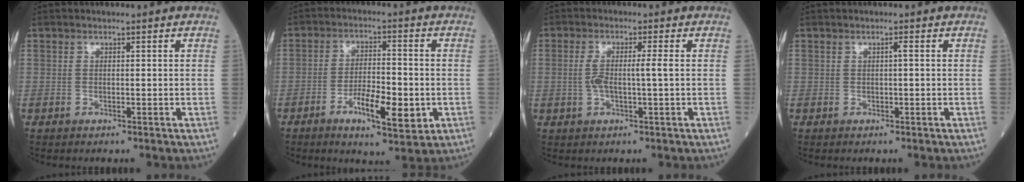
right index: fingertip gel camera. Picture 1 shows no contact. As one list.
[{"total": 8.3, "force": [-2.8, 2.3, 7.4], "torque": [-0.123, -0.003, -0.046]}, {"total": 4.1, "force": [0.0, 0.3, 4.1], "torque": [-0.088, 0.005, 0.001]}, {"total": 0.6, "force": [0.2, 0.0, 0.5], "torque": [-0.005, 0.002, 0.003]}]